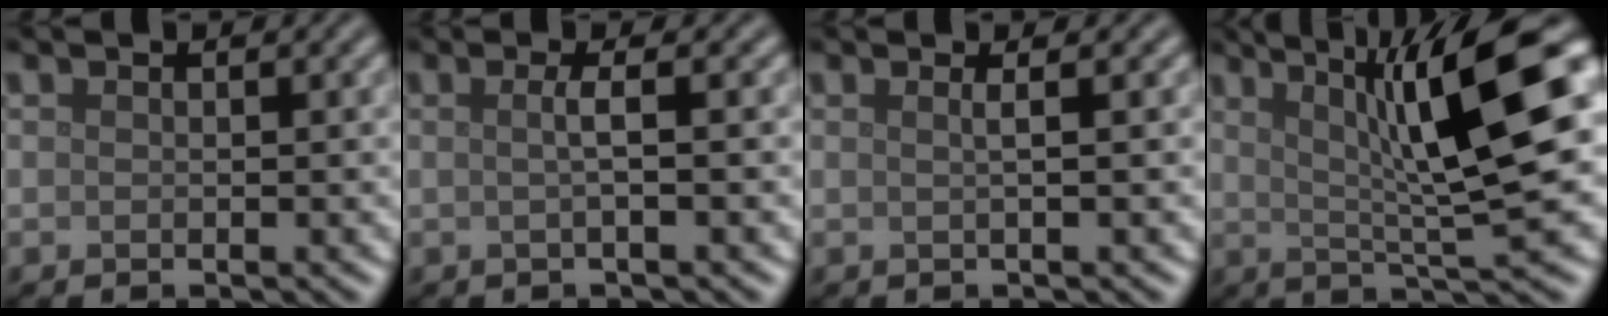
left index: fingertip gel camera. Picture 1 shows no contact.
{"total": 1.8, "force": [0.0, 0.5, 1.7], "torque": [-0.028, 0.002, -0.006]}
{"total": 1.6, "force": [0.4, 0.6, 1.4], "torque": [-0.014, 0.000, -0.013]}
{"total": 11.9, "force": [2.9, 2.7, 11.3], "torque": [-0.151, 0.020, 0.040]}